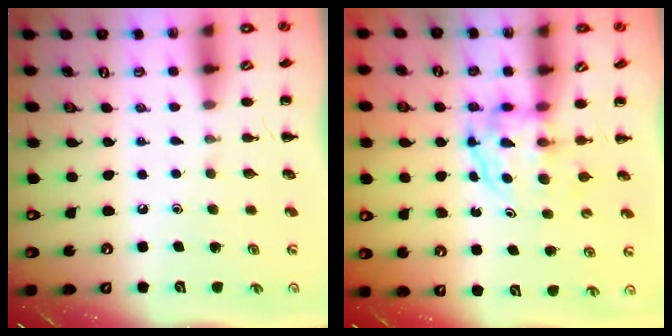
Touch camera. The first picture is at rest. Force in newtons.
{"total": 3.9, "press": 3.9, "slide": 0.3}